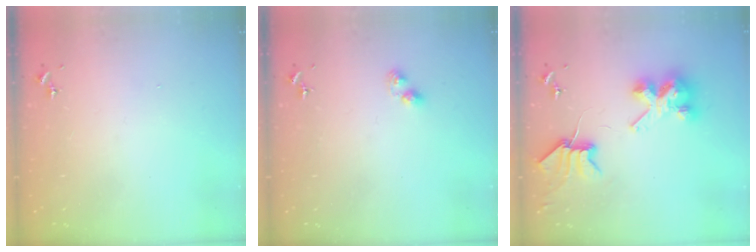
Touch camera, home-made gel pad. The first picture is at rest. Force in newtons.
{"total": 3.4, "press": 3.3, "slide": 0.6}
{"total": 8.5, "press": 8.4, "slide": 1.1}